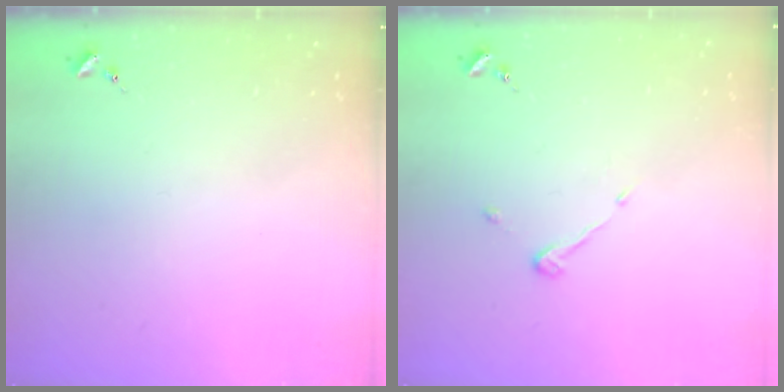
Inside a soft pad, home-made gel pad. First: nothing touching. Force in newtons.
{"total": 3.6, "press": 3.6, "slide": 0.2}